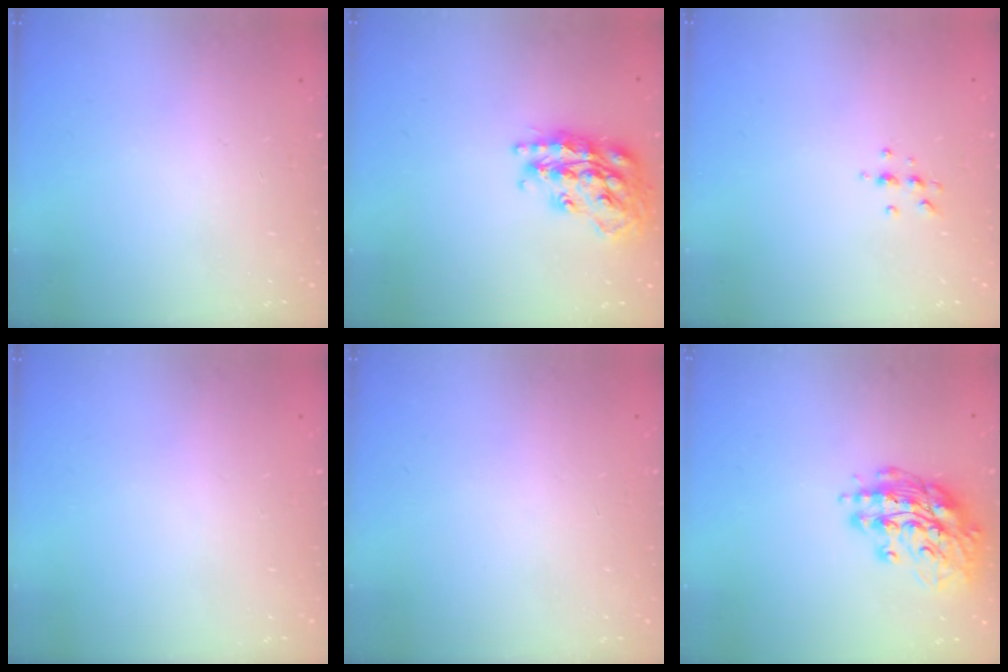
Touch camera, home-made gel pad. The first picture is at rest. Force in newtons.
{"total": 20.5, "press": 20.5, "slide": 1.4}
{"total": 4.9, "press": 4.9, "slide": 0.7}
{"total": 0.0}
{"total": 0.0}
{"total": 15.2, "press": 15.2, "slide": 0.8}